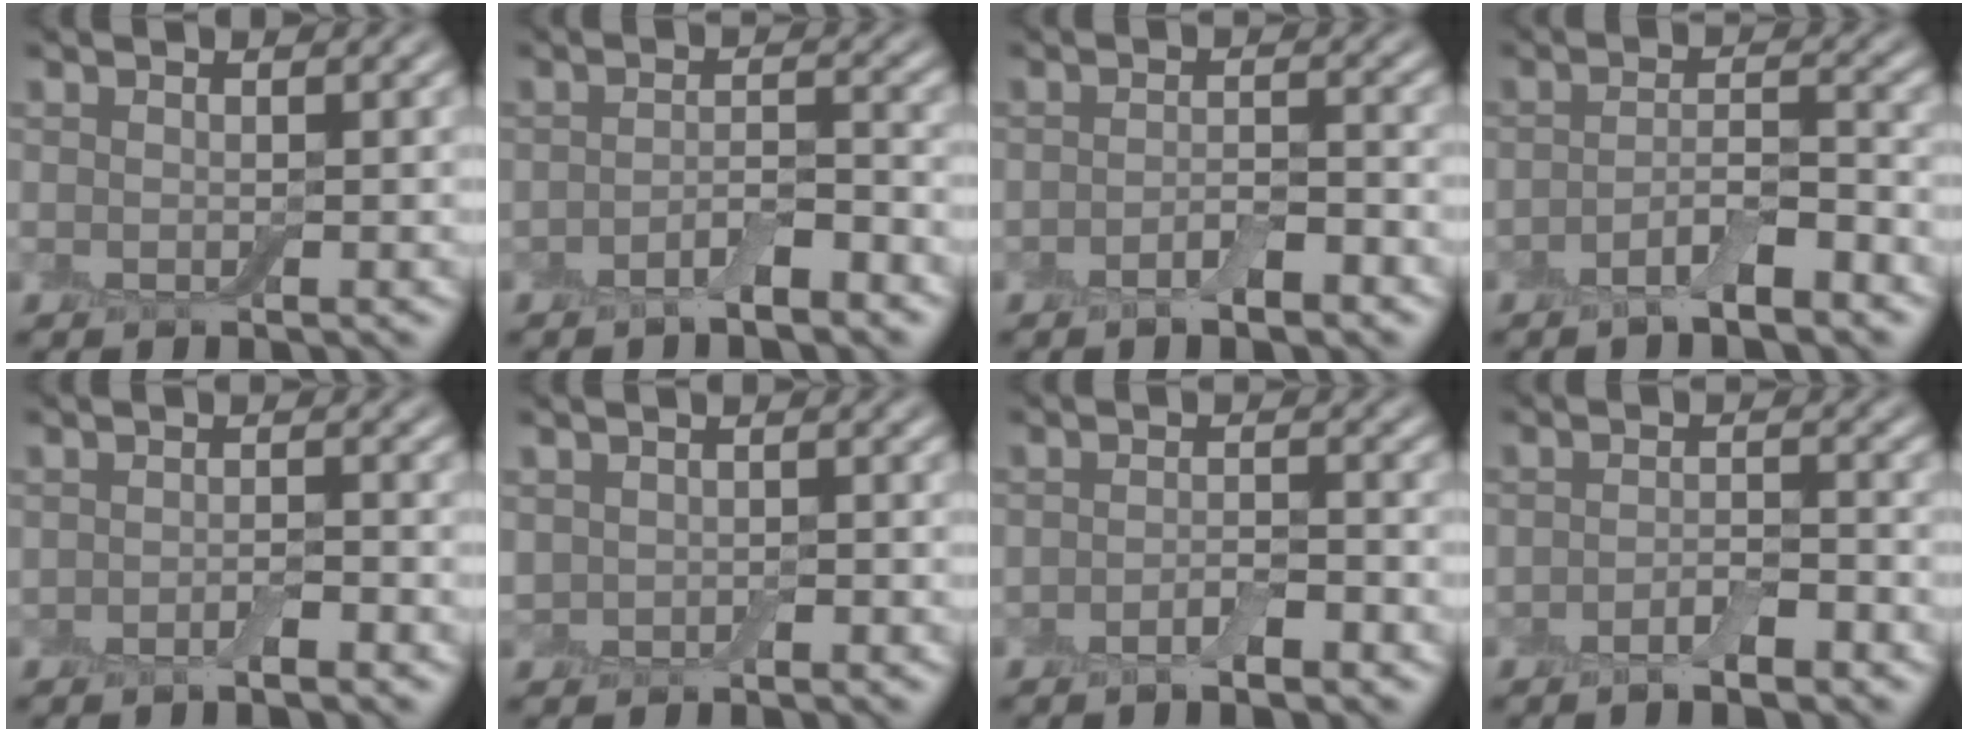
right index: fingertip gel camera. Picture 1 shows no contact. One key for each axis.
{"total": 2.6, "fx": -1.7, "fy": 0.7, "fz": 1.8, "tx": -0.031, "ty": 0.004, "tz": -0.033}
{"total": 2.6, "fx": -1.5, "fy": 0.9, "fz": 2.0, "tx": -0.034, "ty": 0.000, "tz": -0.025}
{"total": 3.6, "fx": -2.2, "fy": 0.9, "fz": 2.7, "tx": -0.049, "ty": 0.007, "tz": -0.045}
{"total": 1.5, "fx": -0.8, "fy": 0.4, "fz": 1.2, "tx": -0.020, "ty": -0.004, "tz": -0.013}
{"total": 1.5, "fx": 0.1, "fy": 1.2, "fz": 0.9, "tx": -0.016, "ty": -0.002, "tz": 0.000}
{"total": 2.3, "fx": -1.3, "fy": 0.7, "fz": 1.8, "tx": -0.031, "ty": -0.002, "tz": -0.022}
{"total": 2.6, "fx": -1.5, "fy": 0.8, "fz": 1.9, "tx": -0.033, "ty": 0.000, "tz": -0.026}